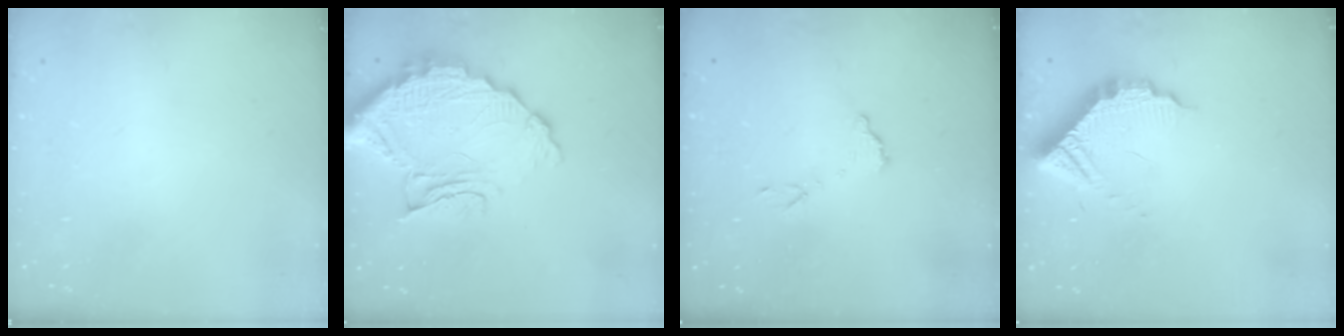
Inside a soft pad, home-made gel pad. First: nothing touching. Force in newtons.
{"total": 15.7, "press": 15.6, "slide": 1.3}
{"total": 6.5, "press": 6.5, "slide": 0.4}
{"total": 11.1, "press": 11.0, "slide": 1.0}